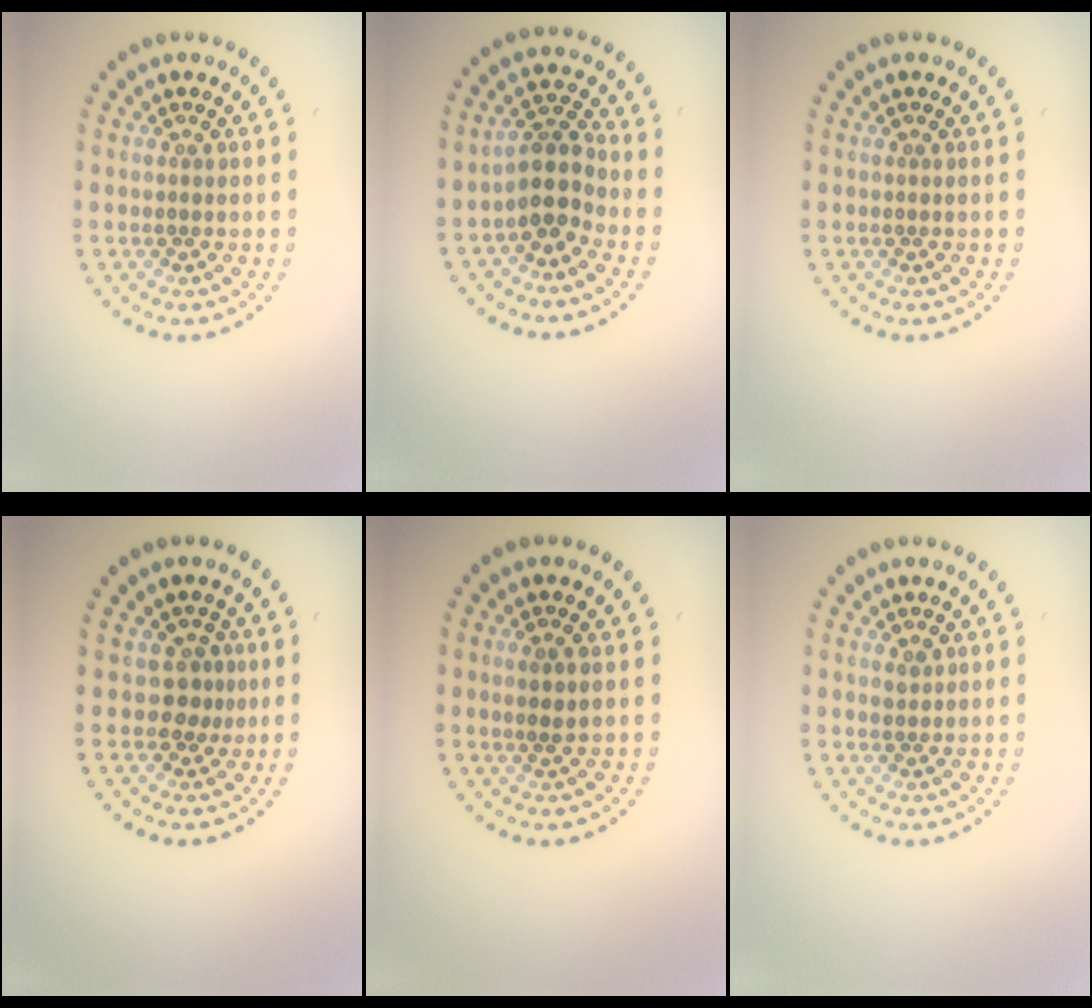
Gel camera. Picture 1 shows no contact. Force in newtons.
{"total": 3.4, "press": 2.8, "slide": 1.9}
{"total": 0.0}
{"total": 1.8, "press": 1.3, "slide": 1.1}
{"total": 0.9, "press": 0.6, "slide": 0.7}
{"total": 0.8, "press": 0.7, "slide": 0.3}